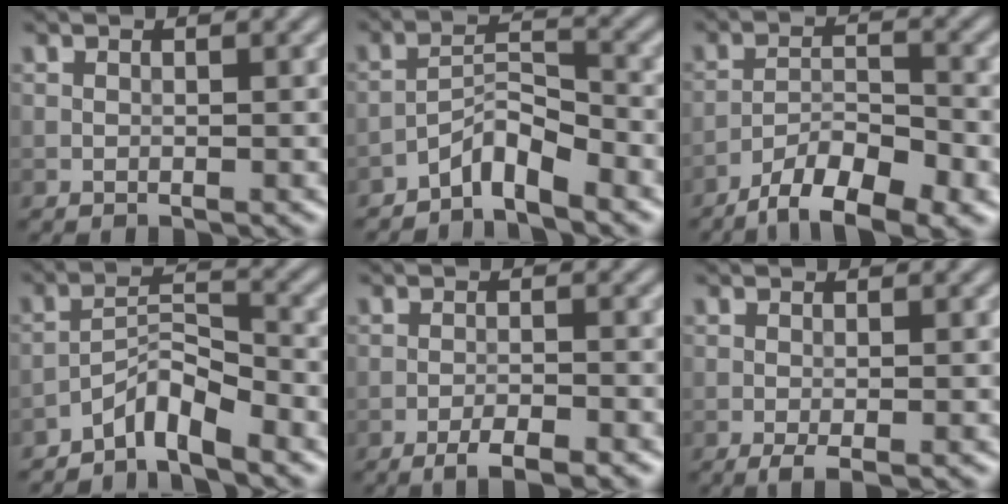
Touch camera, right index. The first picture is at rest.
{"total": 3.3, "force": [-2.8, 0.7, 1.7], "torque": [-0.031, 0.016, -0.057]}
{"total": 7.5, "force": [-5.2, 2.3, 4.9], "torque": [-0.079, 0.002, -0.090]}
{"total": 3.8, "force": [-3.1, 0.7, 2.0], "torque": [-0.035, 0.015, -0.064]}
{"total": 3.0, "force": [-2.1, 0.5, 2.0], "torque": [-0.035, 0.006, -0.039]}
{"total": 1.7, "force": [-0.8, 0.3, 1.4], "torque": [-0.028, -0.002, -0.016]}